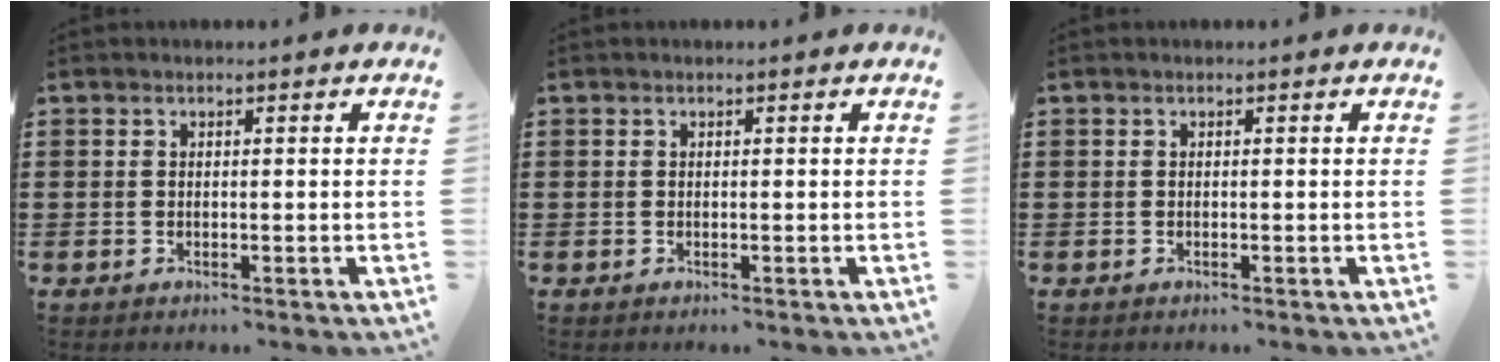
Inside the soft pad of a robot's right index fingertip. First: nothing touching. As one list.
[{"total": 0.0}, {"total": 0.0}]